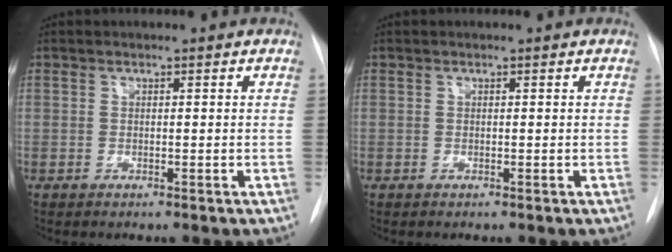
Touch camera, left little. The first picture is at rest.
{"total": 0.0}